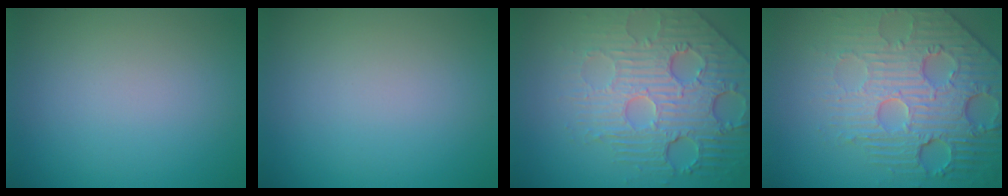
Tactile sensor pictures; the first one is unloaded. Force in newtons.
{"total": 0.0}
{"total": 7.6, "press": 5.6, "slide": 5.2}
{"total": 7.0, "press": 5.7, "slide": 4.0}